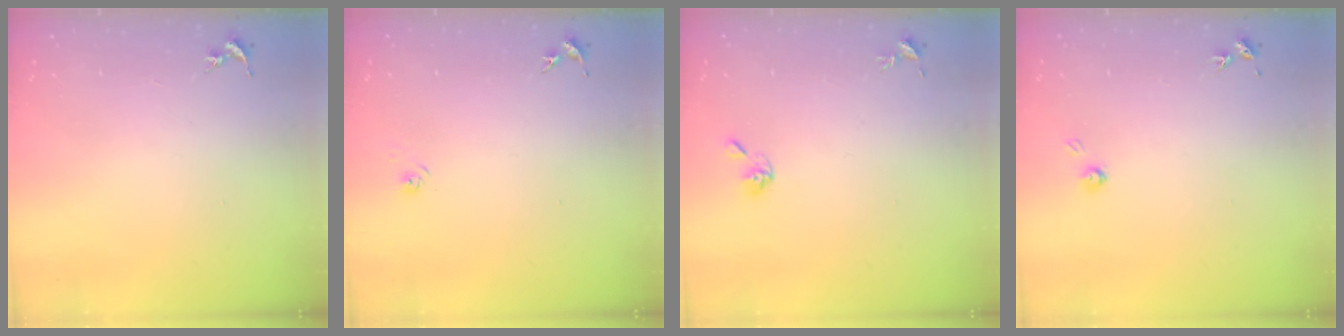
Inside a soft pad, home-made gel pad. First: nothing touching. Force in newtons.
{"total": 3.3, "press": 3.2, "slide": 0.8}
{"total": 5.2, "press": 5.1, "slide": 0.7}
{"total": 3.7, "press": 3.7, "slide": 0.4}